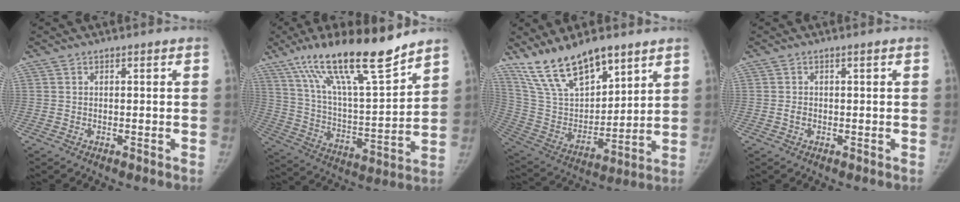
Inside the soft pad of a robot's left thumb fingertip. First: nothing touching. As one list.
[{"total": 21.6, "force": [15.8, 4.1, 14.2], "torque": [-0.224, -0.071, 0.280]}, {"total": 17.5, "force": [13.2, 6.7, 9.3], "torque": [-0.131, -0.066, 0.258]}, {"total": 0.9, "force": [-0.1, 0.6, 0.6], "torque": [-0.005, 0.004, 0.000]}]